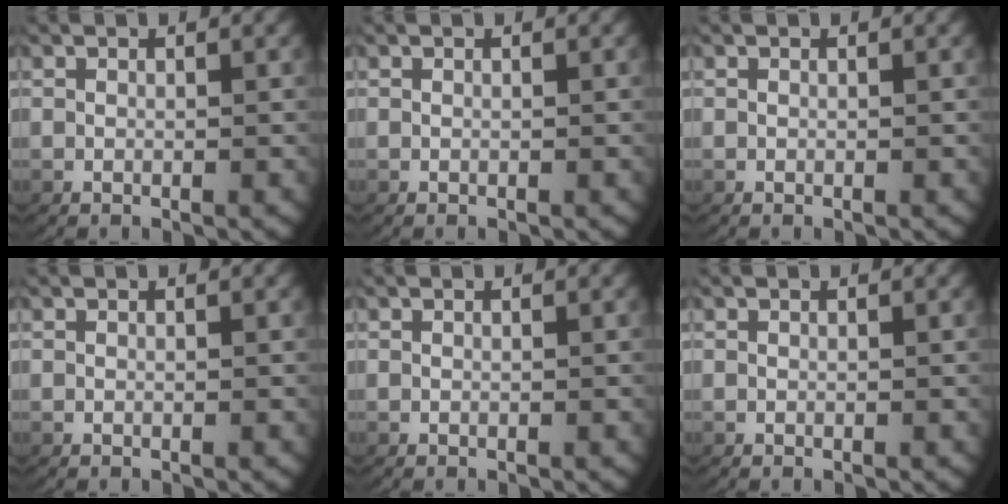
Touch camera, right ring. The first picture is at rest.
{"total": 0.0}
{"total": 0.0}
{"total": 0.0}
{"total": 0.0}
{"total": 0.0}